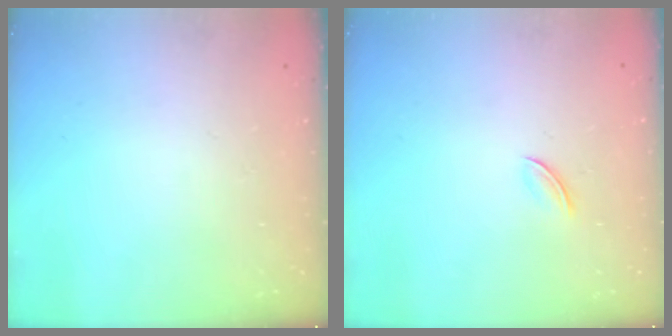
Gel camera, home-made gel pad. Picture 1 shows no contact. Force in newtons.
{"total": 2.3, "press": 2.2, "slide": 0.7}